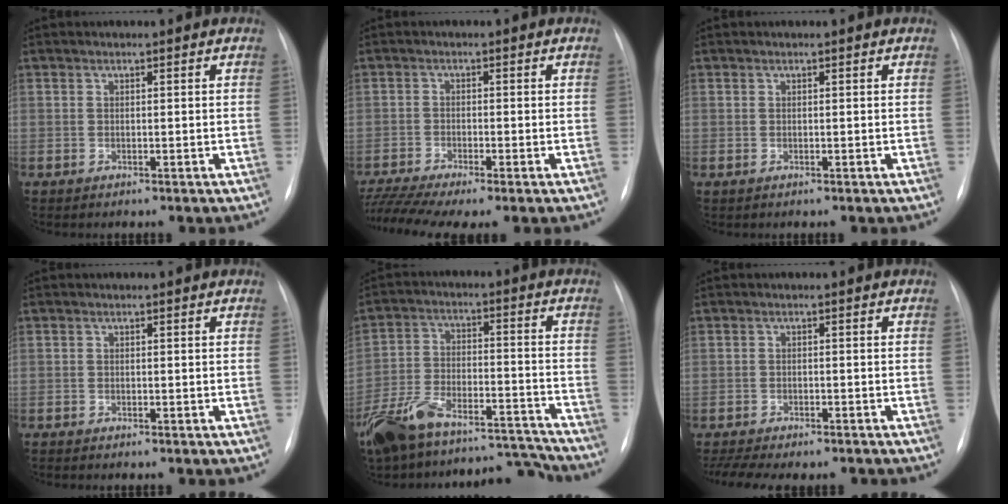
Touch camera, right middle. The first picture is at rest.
{"total": 8.0, "force": [-6.5, 0.1, 4.6], "torque": [-0.094, -0.010, -0.111]}
{"total": 0.0}
{"total": 1.0, "force": [-0.9, -0.2, 0.3], "torque": [-0.005, -0.002, -0.016]}
{"total": 17.7, "force": [-16.3, 4.1, 5.8], "torque": [-0.115, 0.032, -0.270]}
{"total": 9.9, "force": [-8.6, 2.2, 4.4], "torque": [-0.072, 0.001, -0.119]}